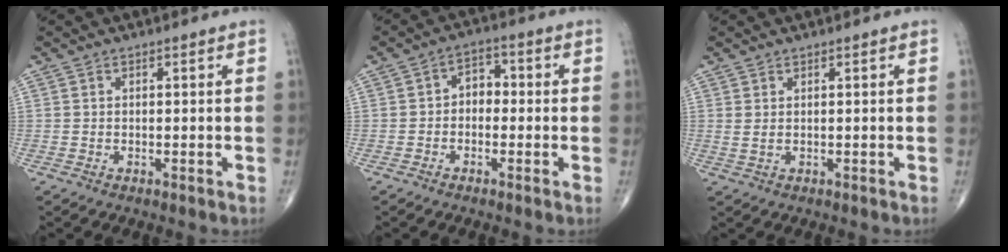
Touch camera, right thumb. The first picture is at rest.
{"total": 4.2, "force": [-0.5, 3.1, 2.8], "torque": [-0.024, 0.019, -0.022]}
{"total": 1.4, "force": [0.5, 0.4, 1.2], "torque": [-0.031, 0.003, 0.015]}